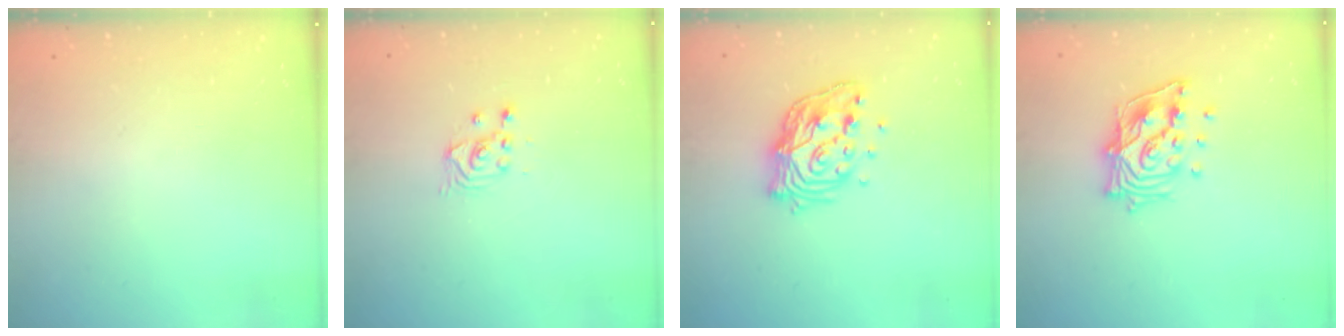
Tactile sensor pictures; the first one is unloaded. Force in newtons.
{"total": 2.4, "press": 2.4, "slide": 0.2}
{"total": 14.4, "press": 14.3, "slide": 1.0}
{"total": 14.9, "press": 14.8, "slide": 2.0}